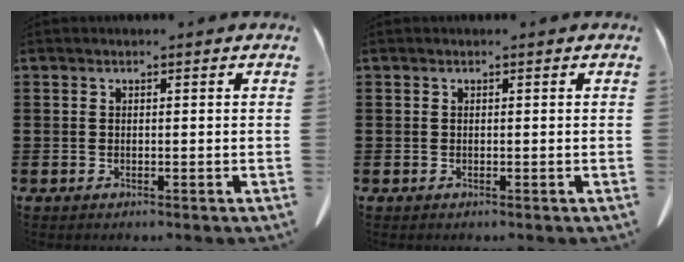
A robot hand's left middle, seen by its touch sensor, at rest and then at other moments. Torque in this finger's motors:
{"motor_torque": [0.00, 0.00, 0.00, 0.00]}